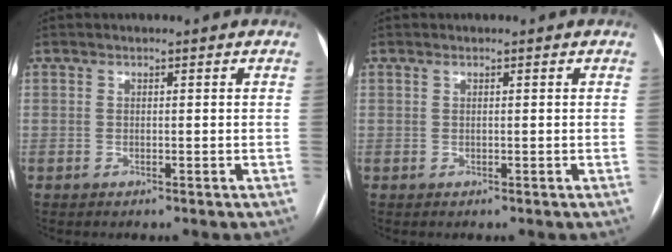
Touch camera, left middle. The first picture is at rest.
{"total": 0.0}